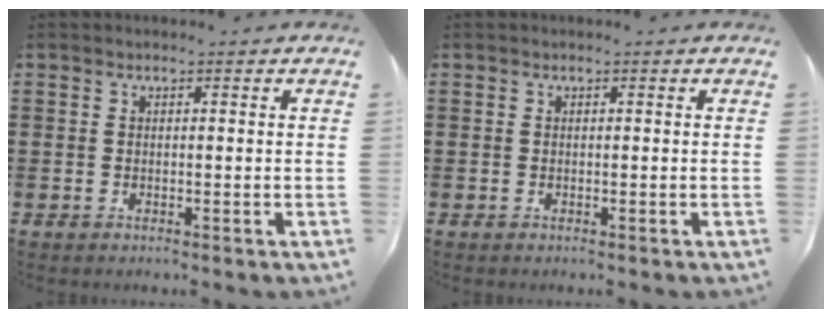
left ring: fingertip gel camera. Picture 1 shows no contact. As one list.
[{"total": 0.0}]